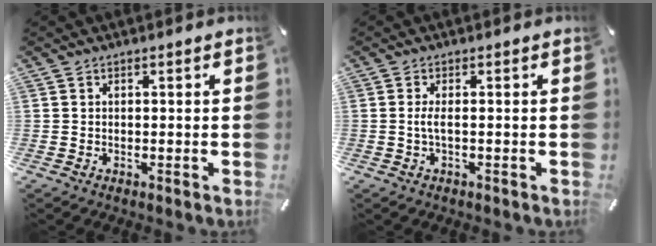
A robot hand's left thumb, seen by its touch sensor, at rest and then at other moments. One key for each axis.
{"total": 2.5, "fx": -0.2, "fy": 0.5, "fz": 2.5, "tx": -0.053, "ty": -0.005, "tz": -0.007}